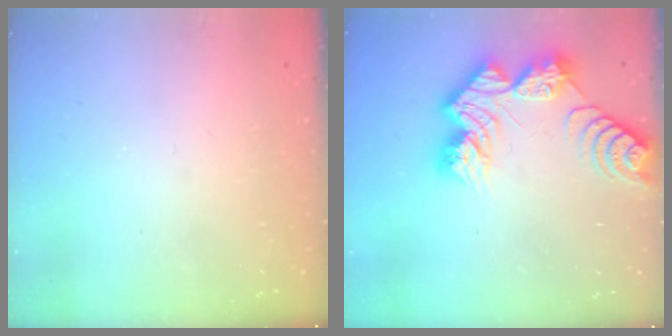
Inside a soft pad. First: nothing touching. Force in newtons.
{"total": 14.6, "press": 14.6, "slide": 1.3}